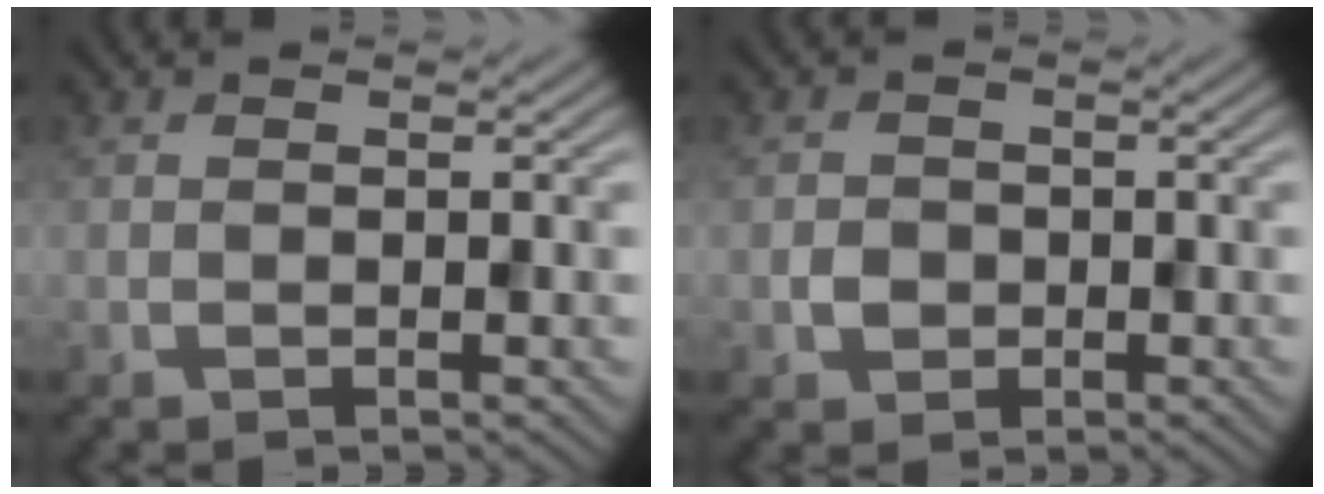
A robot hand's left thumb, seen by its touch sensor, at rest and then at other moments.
{"total": 1.8, "force": [-0.5, 1.6, 0.6], "torque": [-0.006, -0.003, -0.013]}